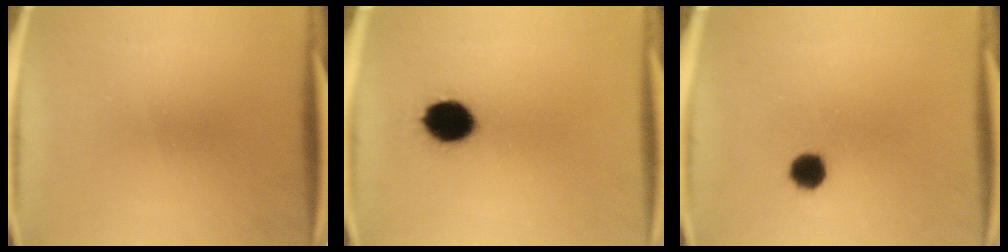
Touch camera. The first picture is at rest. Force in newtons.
{"total": 10.9}
{"total": 4.3}